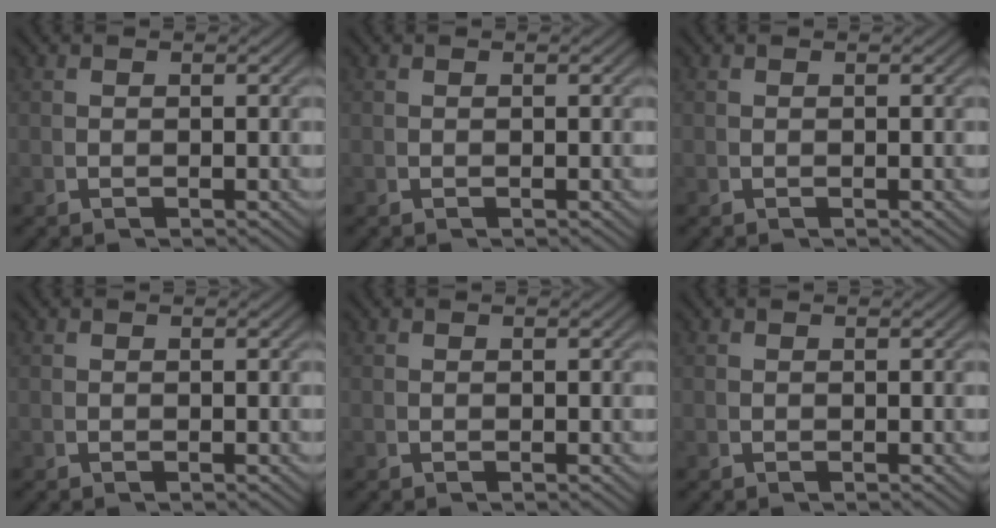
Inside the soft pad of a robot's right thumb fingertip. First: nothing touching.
{"total": 0.0}
{"total": 0.0}
{"total": 0.0}
{"total": 0.0}
{"total": 0.0}